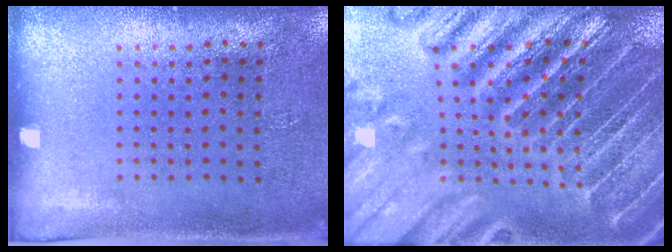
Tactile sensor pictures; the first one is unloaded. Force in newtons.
{"total": 4.9, "press": 4.4, "slide": 2.3}